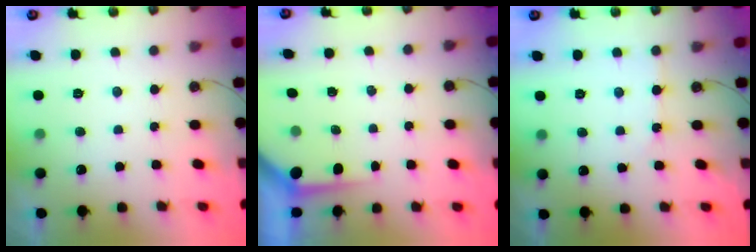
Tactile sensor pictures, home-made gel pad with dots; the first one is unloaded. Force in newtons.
{"total": 3.6, "press": 3.6, "slide": 0.3}
{"total": 2.9, "press": 2.9, "slide": 0.5}